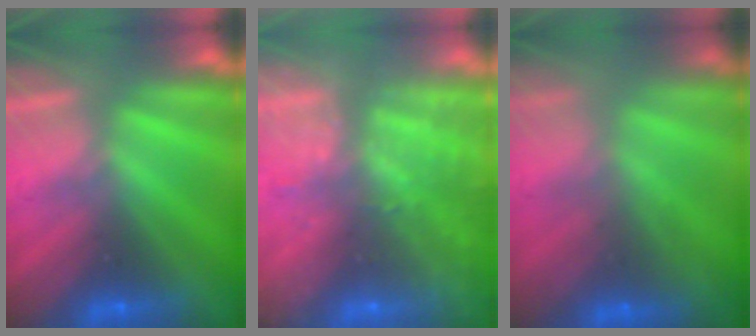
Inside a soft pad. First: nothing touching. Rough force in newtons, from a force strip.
{"total": 8.6}
{"total": 7.4}